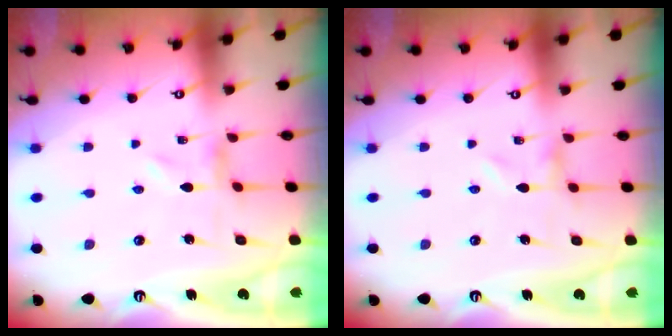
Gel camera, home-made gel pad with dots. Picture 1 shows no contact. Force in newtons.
{"total": 0.0}